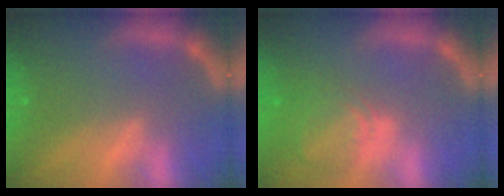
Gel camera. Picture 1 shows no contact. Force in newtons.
{"total": 5.0}